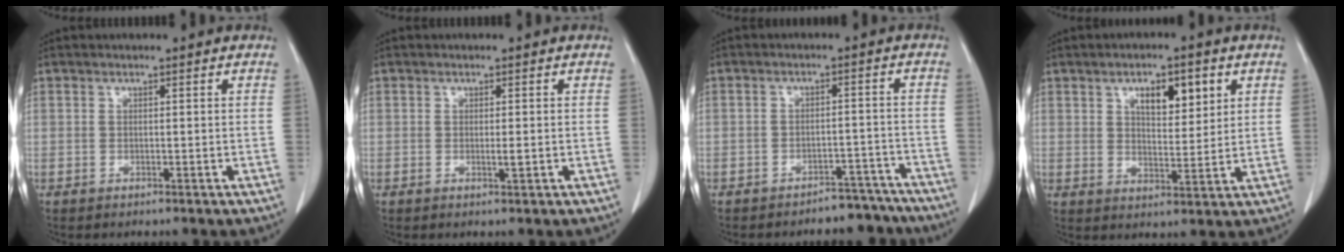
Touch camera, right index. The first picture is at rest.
{"total": 1.0, "force": [-0.1, 0.1, 1.0], "torque": [-0.016, -0.003, -0.001]}
{"total": 6.5, "force": [-5.9, 2.6, 0.0], "torque": [0.025, 0.033, -0.075]}
{"total": 7.1, "force": [3.2, 2.9, 5.6], "torque": [-0.087, 0.004, 0.054]}